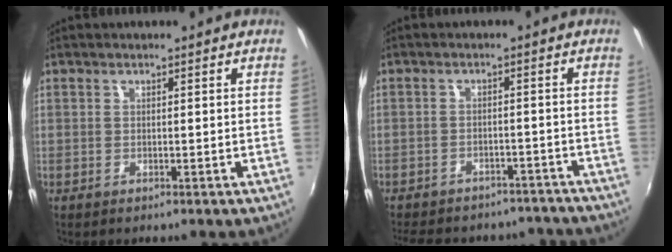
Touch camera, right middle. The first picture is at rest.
{"total": 18.1, "force": [-15.6, 7.0, 5.8], "torque": [-0.135, 0.012, -0.190]}